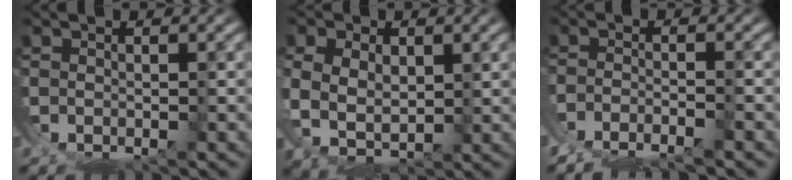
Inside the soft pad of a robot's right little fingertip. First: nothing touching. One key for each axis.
{"total": 8.2, "fx": -0.2, "fy": 6.4, "fz": 5.0, "tx": -0.123, "ty": -0.035, "tz": 0.007}
{"total": 3.8, "fx": -3.3, "fy": 0.1, "fz": 1.7, "tx": -0.024, "ty": -0.003, "tz": -0.056}